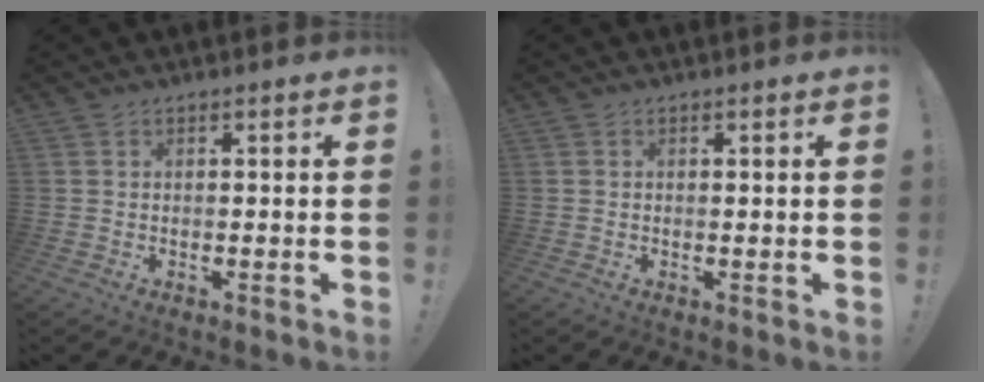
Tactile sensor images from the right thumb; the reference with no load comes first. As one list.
[{"total": 0.0}]